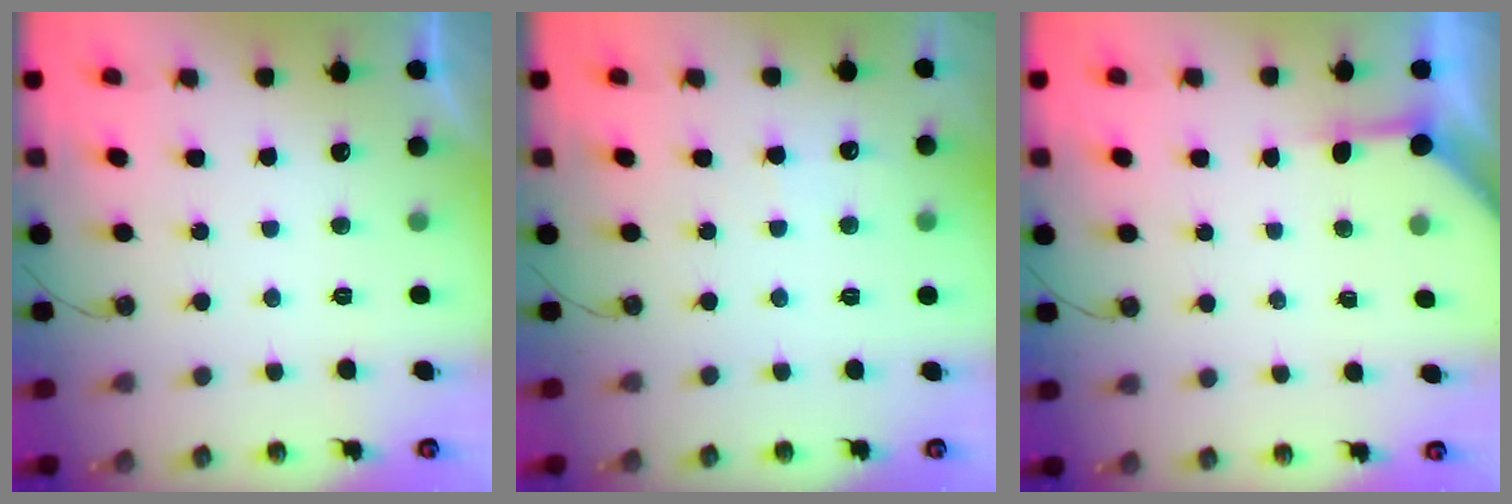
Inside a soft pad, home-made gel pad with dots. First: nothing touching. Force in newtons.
{"total": 3.8, "press": 3.8, "slide": 0.5}
{"total": 3.7, "press": 3.7, "slide": 0.4}